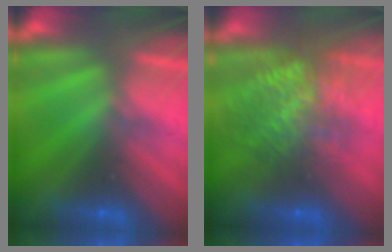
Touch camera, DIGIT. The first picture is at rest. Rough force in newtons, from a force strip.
{"total": 8.9}